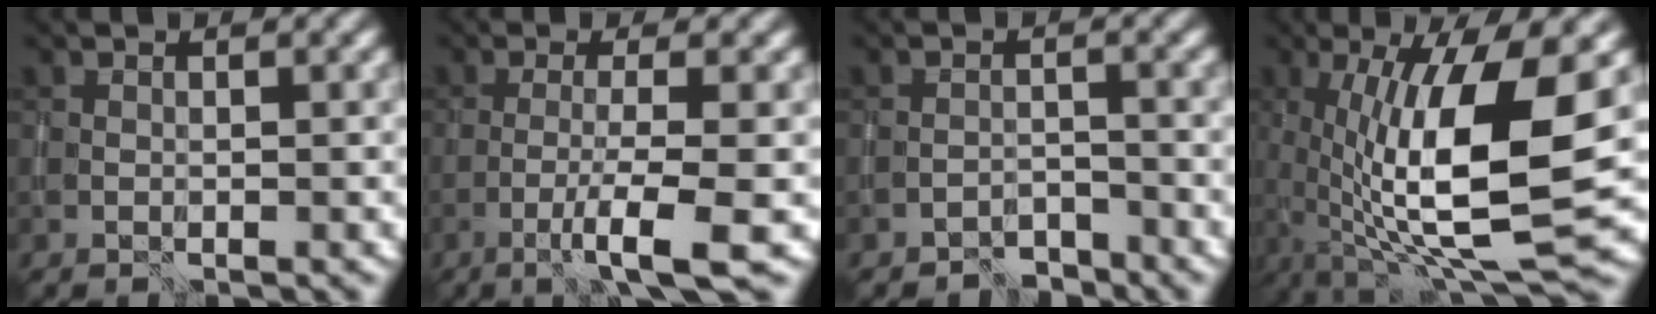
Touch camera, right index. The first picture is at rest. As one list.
[{"total": 5.4, "force": [-2.3, 0.6, 4.8], "torque": [-0.069, 0.001, -0.050]}, {"total": 2.1, "force": [-2.0, 0.4, -0.4], "torque": [0.011, 0.008, -0.038]}, {"total": 12.7, "force": [0.1, 3.6, 12.1], "torque": [-0.201, -0.013, 0.003]}]